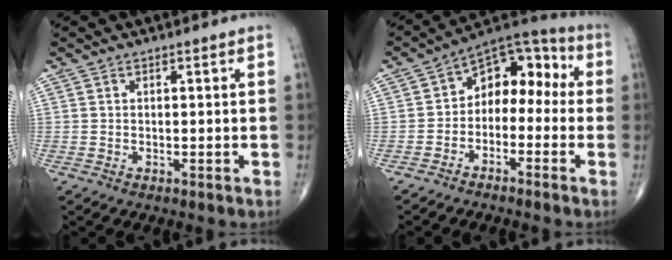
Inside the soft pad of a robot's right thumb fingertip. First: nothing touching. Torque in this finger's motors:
{"motor_torque": [0.04, 0.27, 0.27, 0.16, 0.04]}